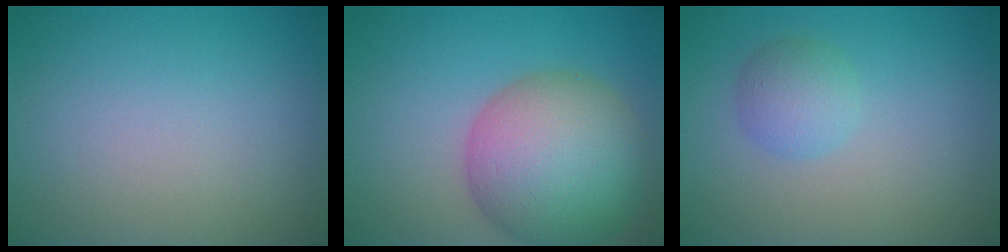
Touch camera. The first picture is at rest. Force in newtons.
{"total": 10.7, "press": 10.7, "slide": 0.3}
{"total": 2.4, "press": 2.4, "slide": 0.1}